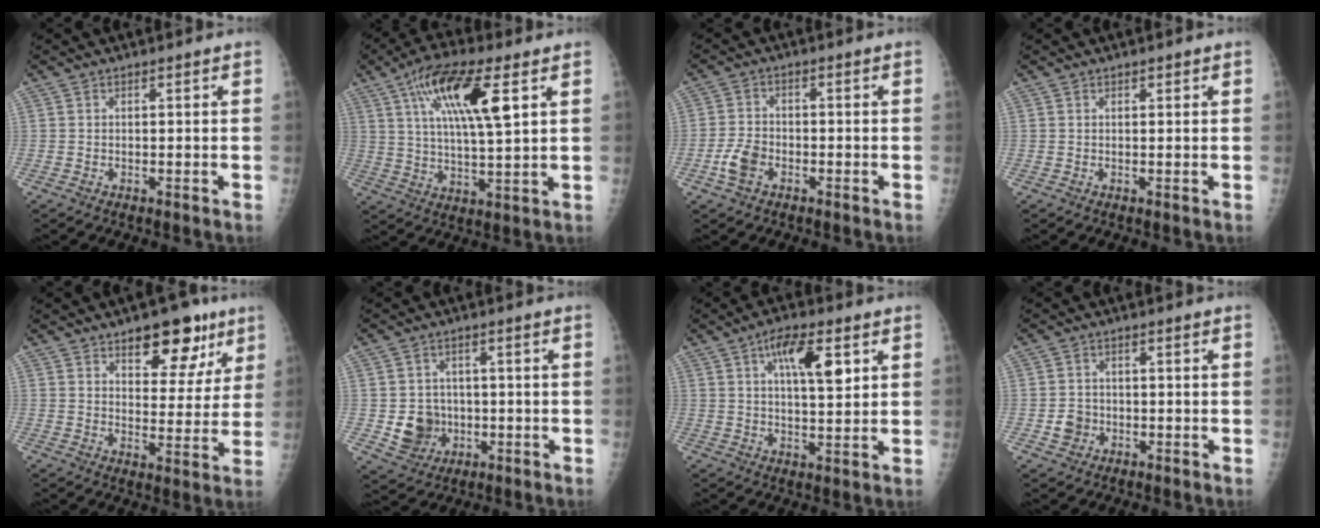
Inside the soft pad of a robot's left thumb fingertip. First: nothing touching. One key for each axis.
{"total": 15.2, "fx": 6.0, "fy": 4.1, "fz": 13.4, "tx": -0.244, "ty": -0.009, "tz": 0.104}
{"total": 4.8, "fx": -2.3, "fy": 3.1, "fz": 2.9, "tx": -0.057, "ty": 0.012, "tz": -0.046}
{"total": 0.6, "fx": 0.4, "fy": 0.3, "fz": 0.3, "tx": -0.001, "ty": -0.001, "tz": 0.005}
{"total": 13.0, "fx": 7.6, "fy": 6.6, "fz": 8.2, "tx": -0.057, "ty": -0.035, "tz": 0.106}
{"total": 7.0, "fx": -1.1, "fy": 6.4, "fz": 2.6, "tx": -0.011, "ty": 0.007, "tz": -0.010}
{"total": 9.7, "fx": 3.8, "fy": 3.5, "fz": 8.2, "tx": -0.120, "ty": -0.011, "tz": 0.061}
{"total": 3.4, "fx": -1.1, "fy": 3.0, "fz": 1.0, "tx": -0.001, "ty": 0.008, "tz": -0.018}